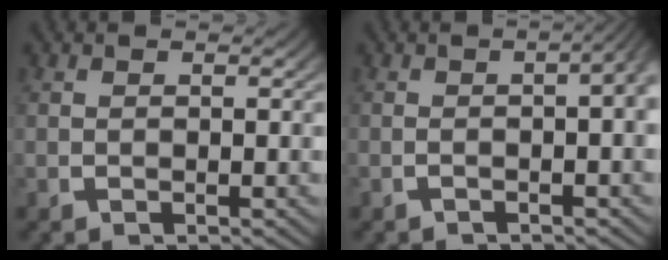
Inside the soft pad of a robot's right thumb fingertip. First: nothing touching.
{"total": 4.7, "force": [0.2, 2.1, 4.2], "torque": [-0.040, 0.024, -0.017]}